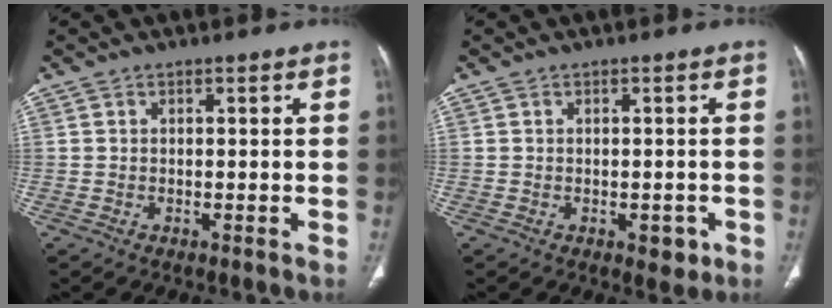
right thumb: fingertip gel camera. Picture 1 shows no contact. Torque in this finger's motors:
{"motor_torque": [0.50, -0.13, 0.25, -0.69, 0.05]}